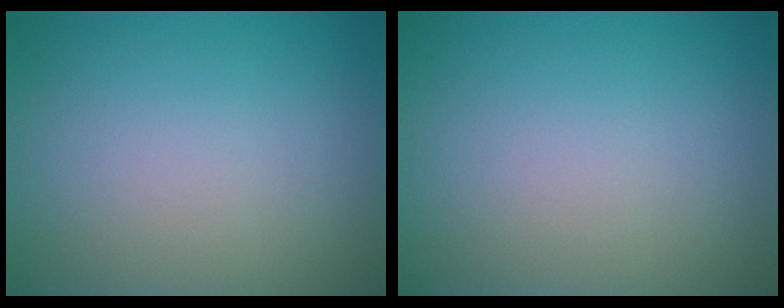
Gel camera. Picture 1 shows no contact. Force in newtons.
{"total": 0.0}